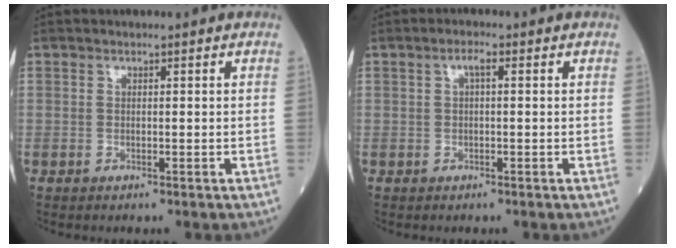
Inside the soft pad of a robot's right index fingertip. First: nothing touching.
{"total": 1.6, "force": [0.4, 0.4, 1.5], "torque": [-0.028, 0.005, 0.005]}